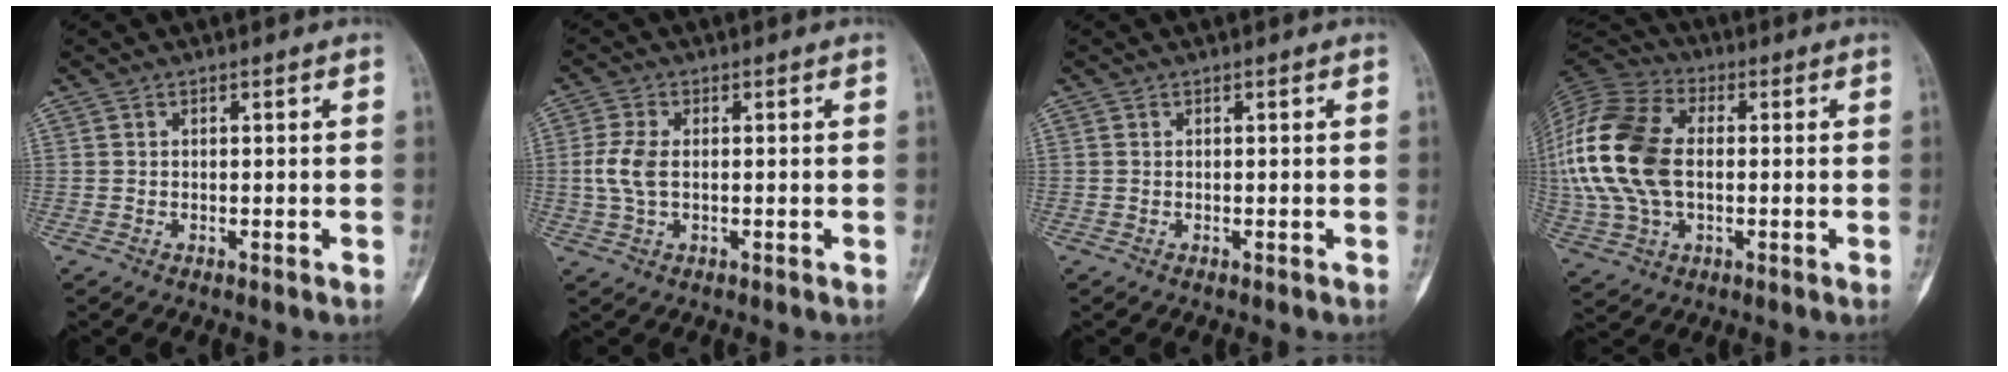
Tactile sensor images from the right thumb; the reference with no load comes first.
{"total": 5.3, "force": [0.1, 2.9, 4.4], "torque": [-0.114, 0.004, 0.000]}
{"total": 0.0}
{"total": 20.2, "force": [0.4, 12.8, 15.6], "torque": [-0.345, 0.013, 0.008]}